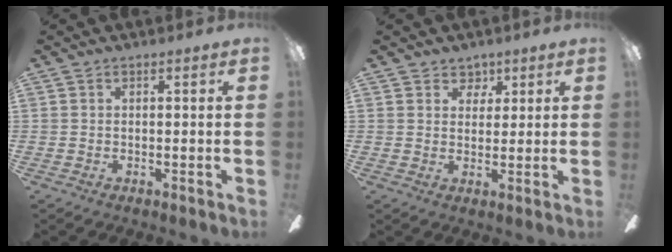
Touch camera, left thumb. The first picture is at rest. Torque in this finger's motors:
{"motor_torque": [0.04, -0.01, 0.05, 0.02, -0.03]}